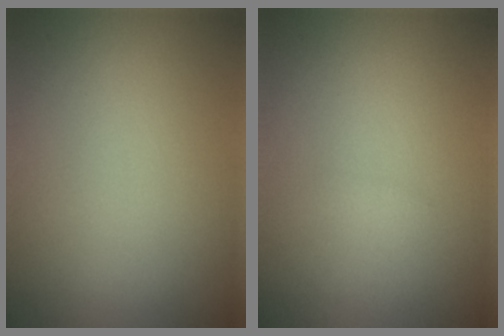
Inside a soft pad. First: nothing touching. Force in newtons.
{"total": 0.5, "press": 0.5, "slide": 0.0}